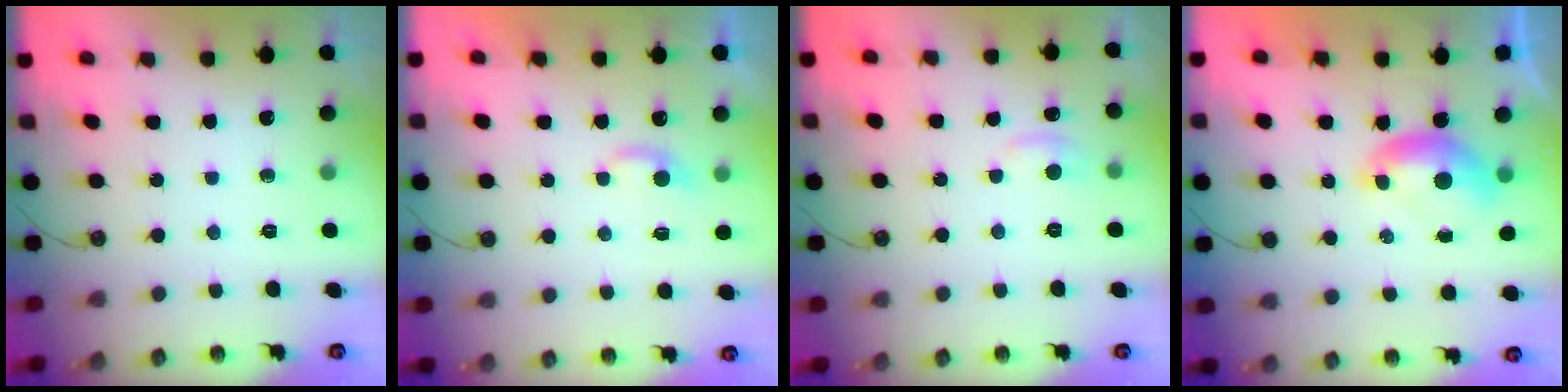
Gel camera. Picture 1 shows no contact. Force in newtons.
{"total": 2.2, "press": 2.2, "slide": 0.5}
{"total": 1.2, "press": 0.9, "slide": 0.7}
{"total": 0.8, "press": 0.6, "slide": 0.5}